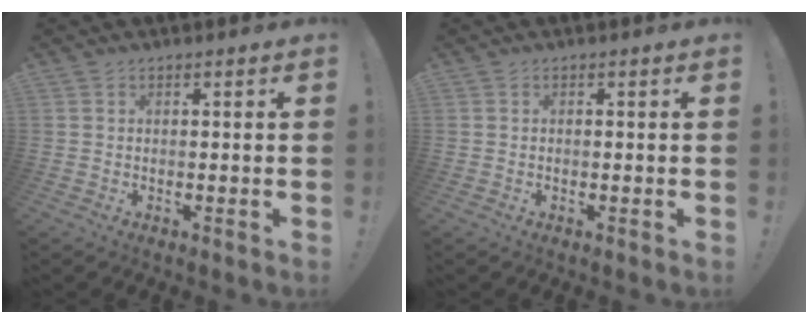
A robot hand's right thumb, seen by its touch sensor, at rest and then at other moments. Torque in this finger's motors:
{"motor_torque": [-0.08, -0.15, -0.04, 0.10, 0.00]}